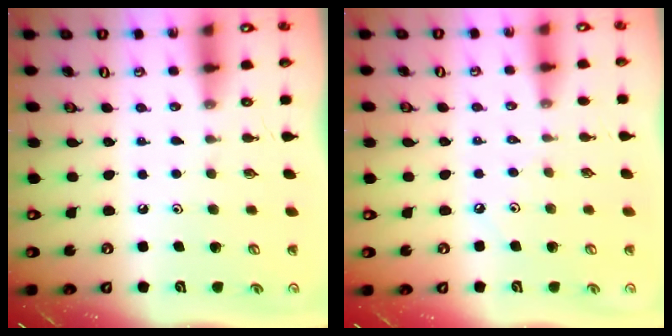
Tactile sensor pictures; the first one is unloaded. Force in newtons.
{"total": 2.3, "press": 2.3, "slide": 0.5}